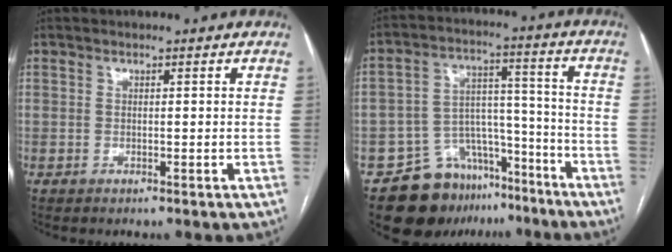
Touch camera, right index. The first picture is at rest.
{"total": 13.7, "force": [-9.8, 8.8, 4.0], "torque": [-0.048, 0.066, -0.147]}